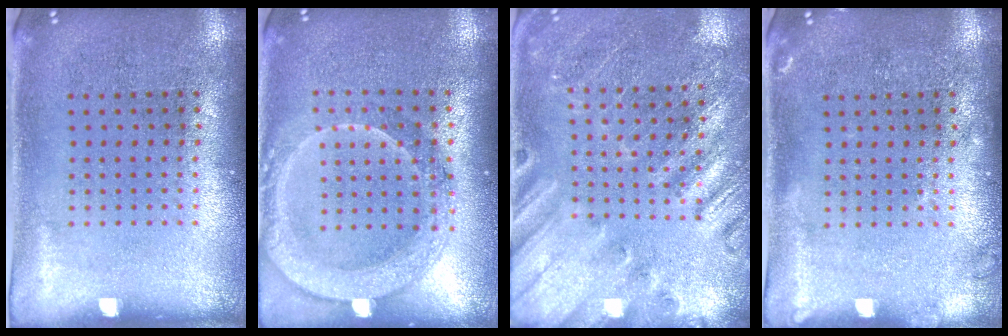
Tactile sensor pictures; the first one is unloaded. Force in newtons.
{"total": 2.0, "press": 1.9, "slide": 0.8}
{"total": 2.4, "press": 2.4, "slide": 0.5}
{"total": 1.0, "press": 1.0, "slide": 0.3}